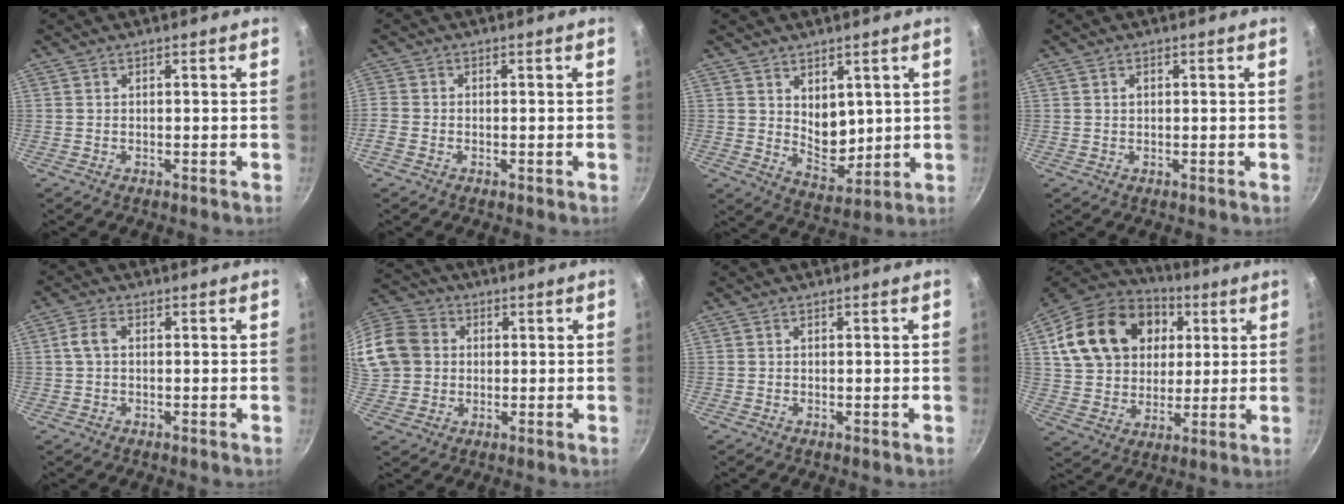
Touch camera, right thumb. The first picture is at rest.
{"total": 2.9, "force": [-1.4, 2.1, 1.4], "torque": [-0.030, 0.003, -0.031]}
{"total": 7.7, "force": [2.6, 5.3, 5.0], "torque": [-0.051, -0.039, 0.055]}
{"total": 0.9, "force": [0.3, 0.7, 0.5], "torque": [-0.007, 0.003, 0.004]}
{"total": 3.3, "force": [0.3, 2.1, 2.5], "torque": [-0.052, 0.013, 0.003]}
{"total": 21.0, "force": [3.0, 18.2, 10.1], "torque": [-0.245, 0.046, 0.051]}
{"total": 0.0}
{"total": 23.1, "force": [6.7, 17.5, 13.6], "torque": [-0.224, 0.011, 0.120]}